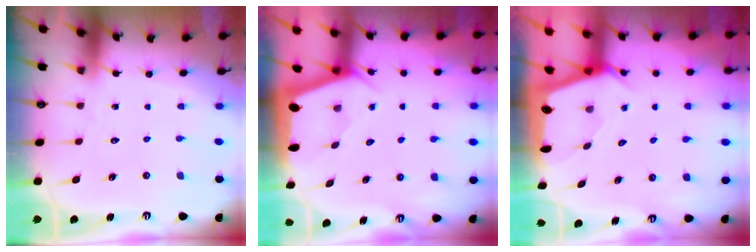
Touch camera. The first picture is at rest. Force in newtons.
{"total": 2.9, "press": 2.9, "slide": 0.1}
{"total": 2.5, "press": 2.5, "slide": 0.3}